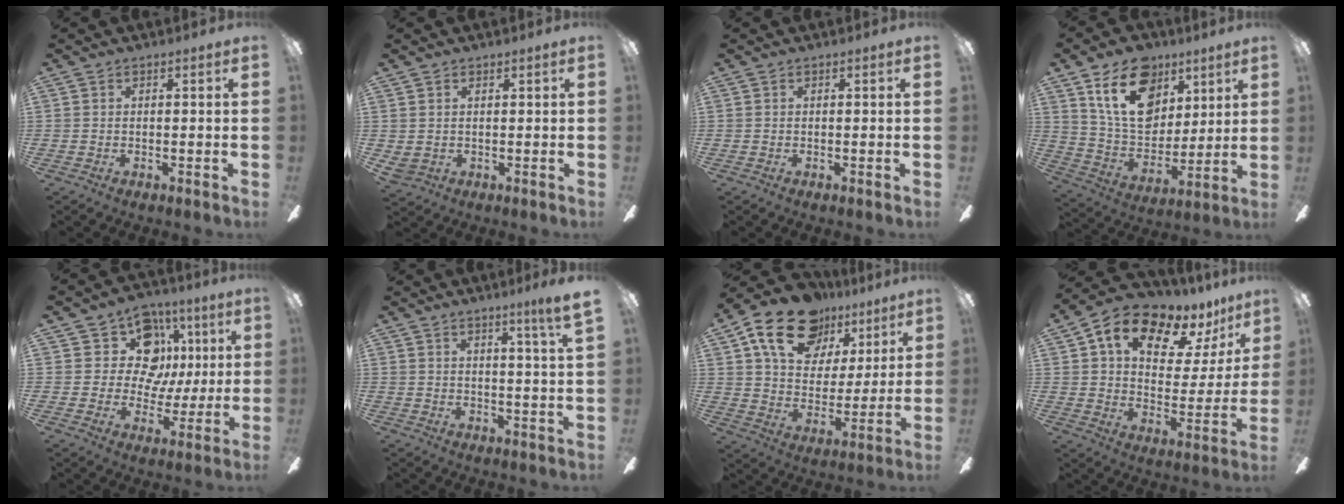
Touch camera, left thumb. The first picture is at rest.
{"total": 2.5, "force": [1.5, 2.0, 0.3], "torque": [-0.009, -0.003, 0.029]}
{"total": 0.0}
{"total": 20.2, "force": [10.3, 13.7, 10.8], "torque": [-0.166, -0.032, 0.187]}
{"total": 15.0, "force": [4.9, 12.0, 7.5], "torque": [-0.112, -0.002, 0.096]}
{"total": 4.9, "force": [3.7, -1.0, 3.0], "torque": [-0.050, -0.027, 0.059]}
{"total": 18.9, "force": [11.9, 11.8, 8.7], "torque": [-0.155, -0.059, 0.219]}
{"total": 14.3, "force": [9.8, 7.1, 7.6], "torque": [-0.136, -0.060, 0.171]}